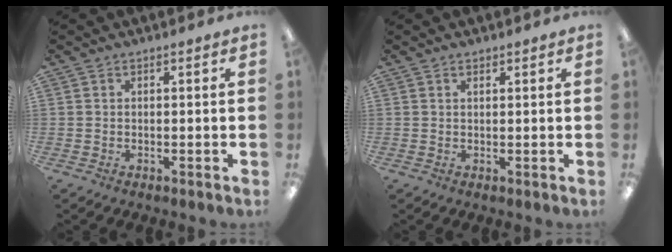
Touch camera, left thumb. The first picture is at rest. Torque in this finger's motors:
{"motor_torque": [-0.31, -0.10, 0.01, 0.01, -0.01]}